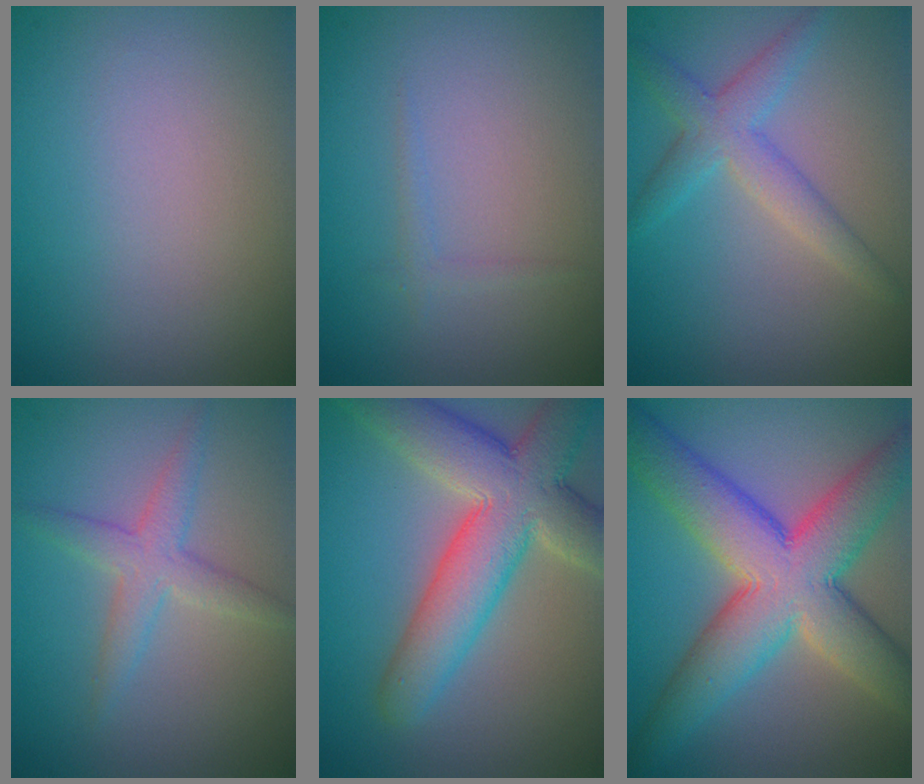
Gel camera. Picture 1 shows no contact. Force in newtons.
{"total": 0.9, "press": 0.8, "slide": 0.1}
{"total": 3.3, "press": 3.3, "slide": 0.3}
{"total": 2.7, "press": 2.7, "slide": 0.0}
{"total": 8.8, "press": 8.8, "slide": 0.6}
{"total": 10.5, "press": 10.5, "slide": 0.4}